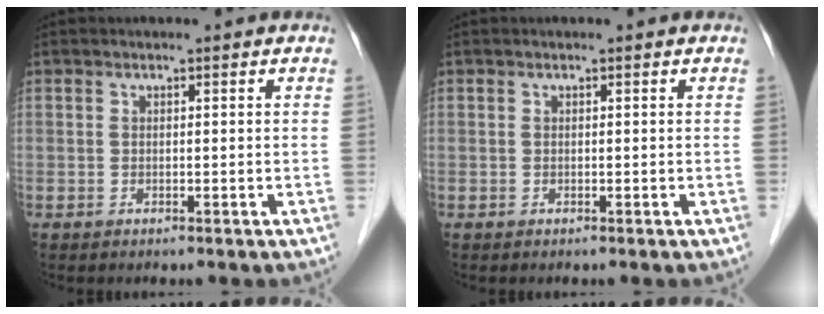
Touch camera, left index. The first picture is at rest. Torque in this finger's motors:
{"motor_torque": [0.09, 0.09, -0.01, 0.00]}